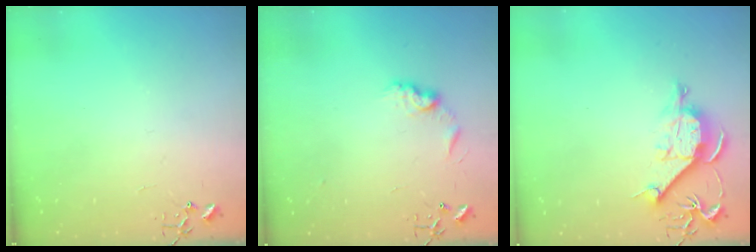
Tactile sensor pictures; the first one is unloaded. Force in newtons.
{"total": 8.4, "press": 8.4, "slide": 0.3}
{"total": 10.4, "press": 10.4, "slide": 1.2}